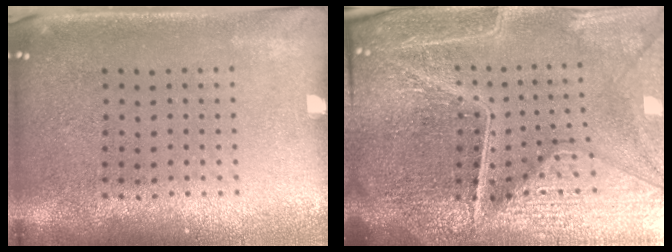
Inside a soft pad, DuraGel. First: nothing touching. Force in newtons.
{"total": 6.7, "press": 5.9, "slide": 3.1}